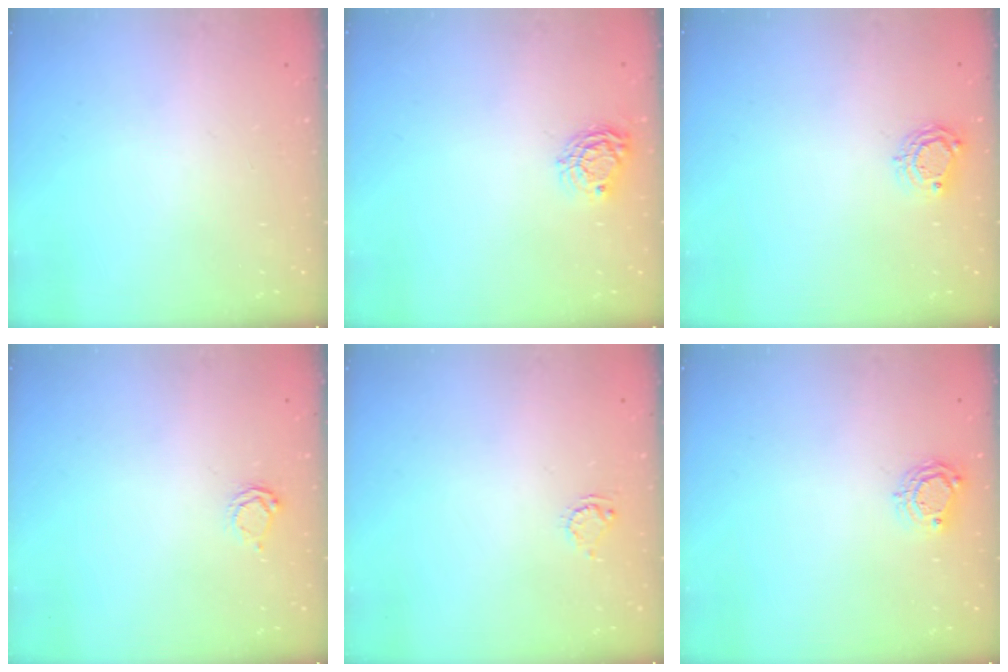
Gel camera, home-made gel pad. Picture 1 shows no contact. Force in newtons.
{"total": 7.1, "press": 7.1, "slide": 0.2}
{"total": 5.8, "press": 5.7, "slide": 0.4}
{"total": 2.3, "press": 2.3, "slide": 0.2}
{"total": 4.1, "press": 4.1, "slide": 0.2}
{"total": 5.8, "press": 5.7, "slide": 0.4}